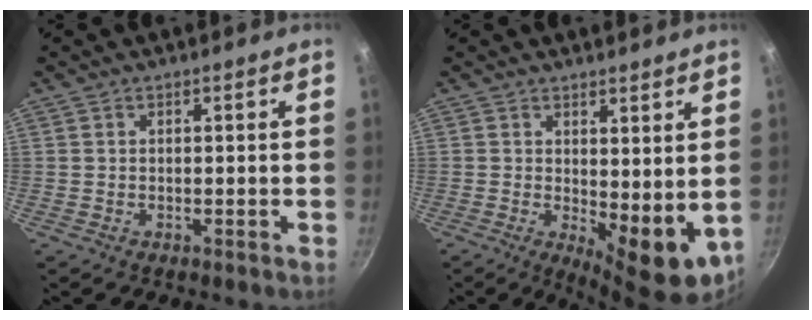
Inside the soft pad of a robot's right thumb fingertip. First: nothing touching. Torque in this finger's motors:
{"motor_torque": [-0.08, 0.65, -0.12, 0.05, 0.05]}